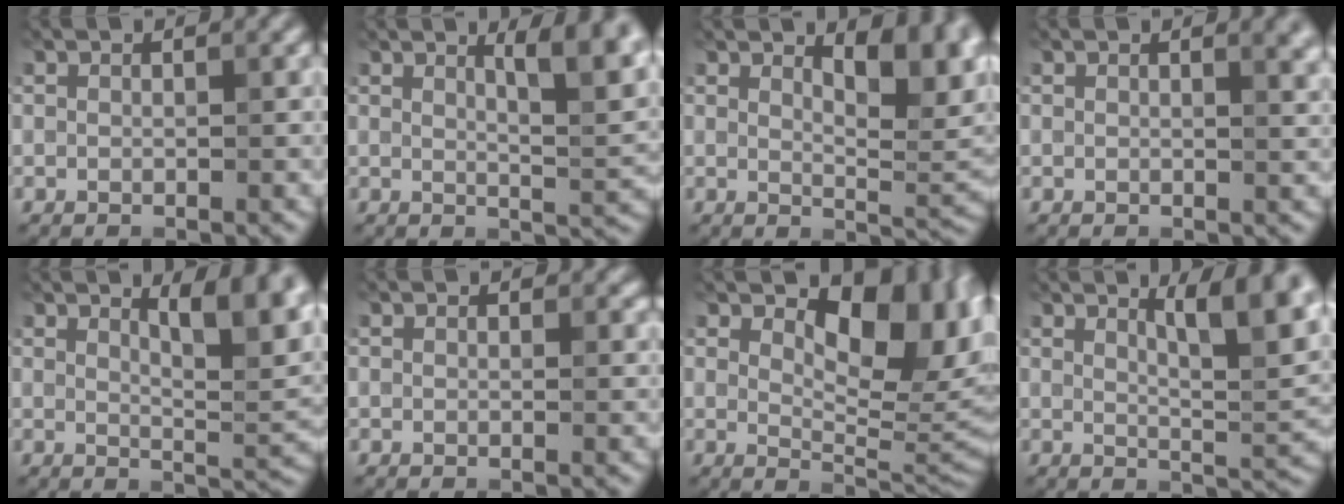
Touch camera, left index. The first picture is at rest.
{"total": 5.8, "force": [3.1, 1.4, 4.8], "torque": [-0.055, 0.004, 0.048]}
{"total": 6.5, "force": [3.0, 2.3, 5.3], "torque": [-0.070, -0.005, 0.050]}
{"total": 2.0, "force": [1.1, 0.5, 1.6], "torque": [-0.019, -0.001, 0.018]}
{"total": 6.5, "force": [3.3, 1.7, 5.3], "torque": [-0.065, 0.000, 0.054]}
{"total": 0.6, "force": [0.5, 0.3, 0.2], "torque": [-0.004, 0.000, 0.006]}
{"total": 8.7, "force": [3.0, 4.4, 6.8], "torque": [-0.094, -0.011, 0.048]}
{"total": 7.2, "force": [3.8, 1.5, 5.9], "torque": [-0.074, 0.003, 0.064]}